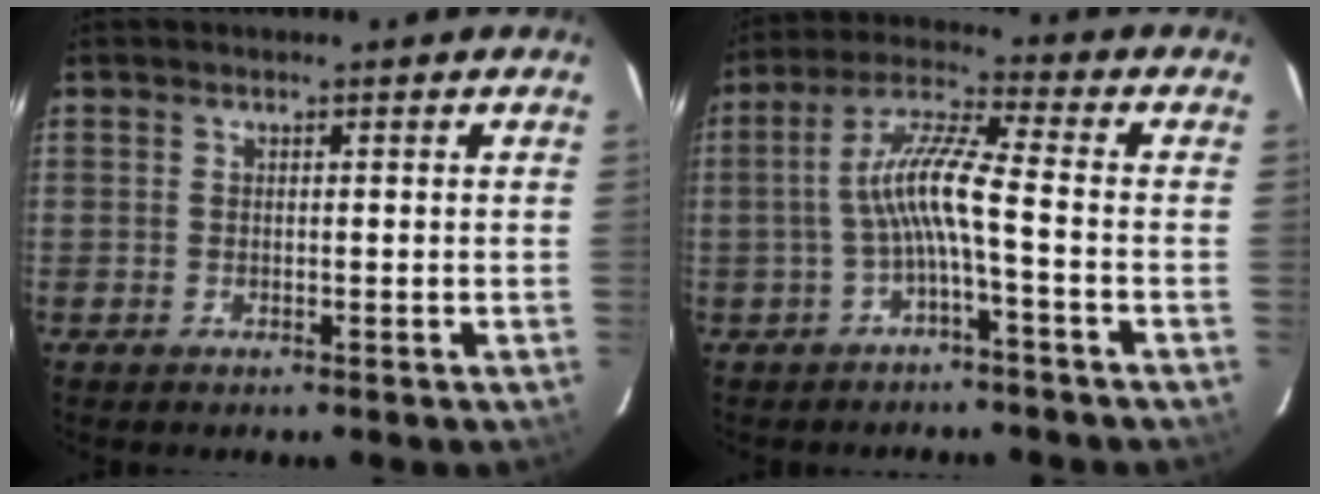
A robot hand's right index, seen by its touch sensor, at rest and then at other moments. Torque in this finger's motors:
{"motor_torque": [1.24, -0.45, 0.78, 0.21]}